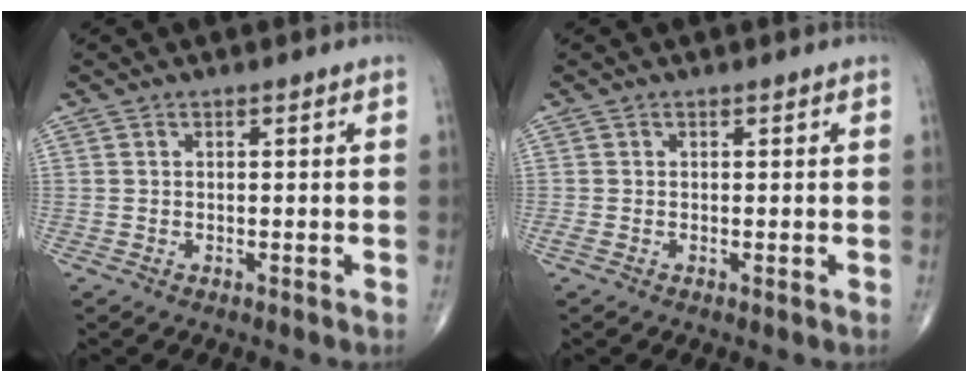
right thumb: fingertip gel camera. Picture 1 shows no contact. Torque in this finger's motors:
{"motor_torque": [1.15, 0.35, 0.22, -0.57, 0.01]}